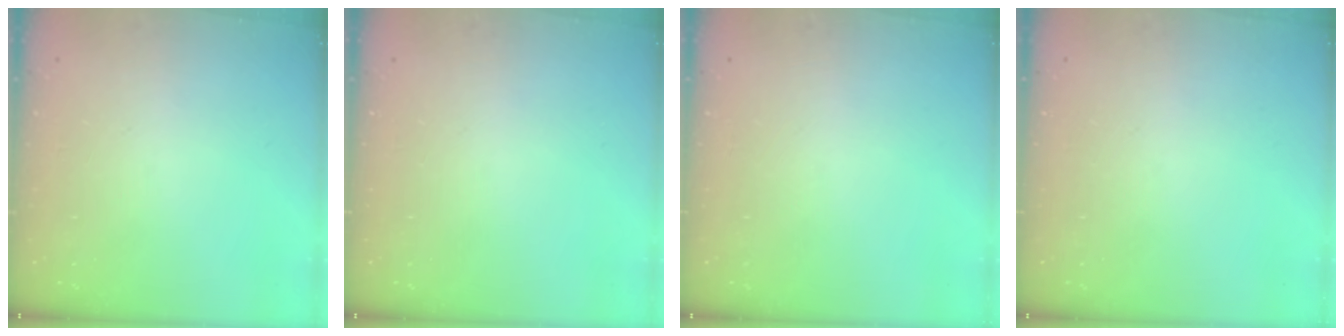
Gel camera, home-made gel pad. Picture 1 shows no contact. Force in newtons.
{"total": 0.0}
{"total": 0.0}
{"total": 0.0}